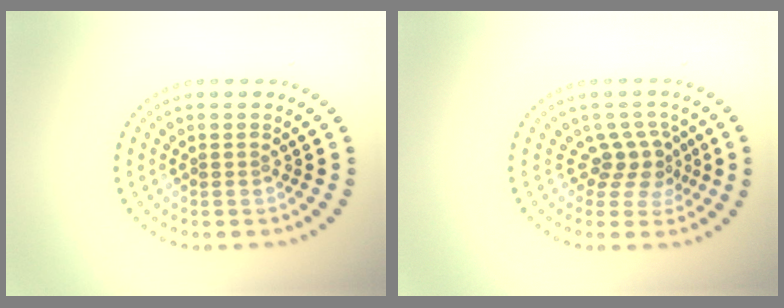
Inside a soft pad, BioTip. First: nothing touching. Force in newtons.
{"total": 2.5, "press": 1.9, "slide": 1.7}